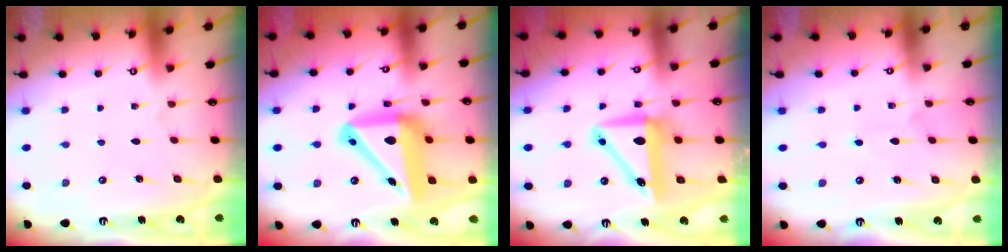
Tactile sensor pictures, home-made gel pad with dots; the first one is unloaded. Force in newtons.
{"total": 17.8, "press": 17.7, "slide": 2.0}
{"total": 9.6, "press": 9.4, "slide": 2.1}
{"total": 3.4, "press": 3.4, "slide": 0.3}